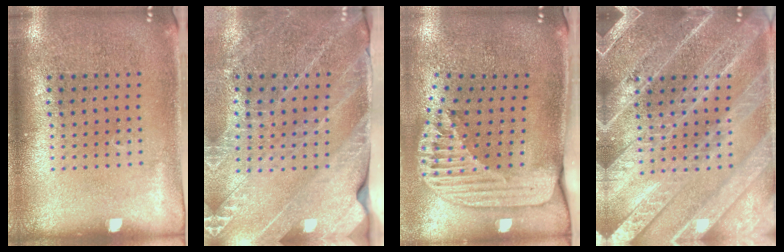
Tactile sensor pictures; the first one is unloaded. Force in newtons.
{"total": 3.3, "press": 2.9, "slide": 1.6}
{"total": 2.6, "press": 1.8, "slide": 1.9}
{"total": 4.6, "press": 4.6, "slide": 0.5}